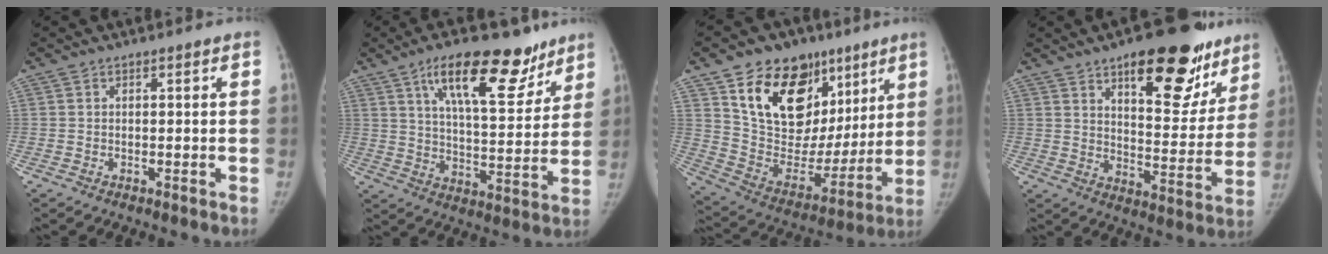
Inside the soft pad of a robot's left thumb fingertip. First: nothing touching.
{"total": 18.2, "force": [11.2, 7.1, 12.4], "torque": [-0.148, -0.050, 0.179]}
{"total": 25.3, "force": [12.6, 16.8, 14.0], "torque": [-0.174, -0.016, 0.224]}
{"total": 22.5, "force": [13.6, 9.4, 15.2], "torque": [-0.146, -0.060, 0.193]}